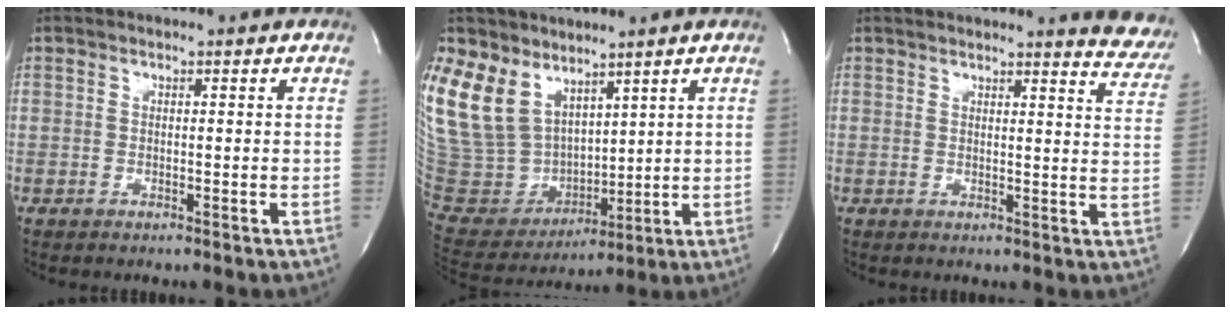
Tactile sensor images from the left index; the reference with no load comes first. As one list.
[{"total": 24.1, "force": [14.2, 16.0, 10.9], "torque": [-0.330, 0.051, 0.299]}, {"total": 9.9, "force": [9.5, 1.0, 2.4], "torque": [-0.006, -0.046, 0.080]}]